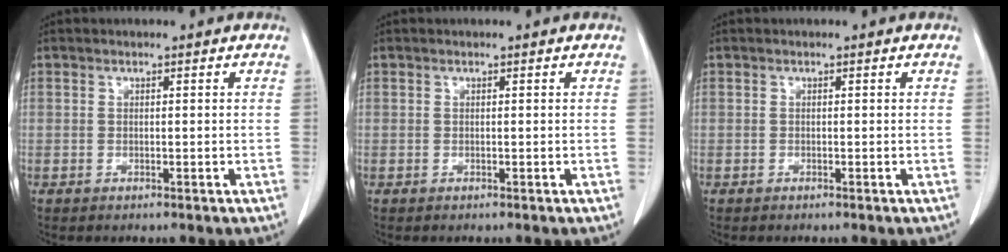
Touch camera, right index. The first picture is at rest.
{"total": 0.0}
{"total": 0.0}